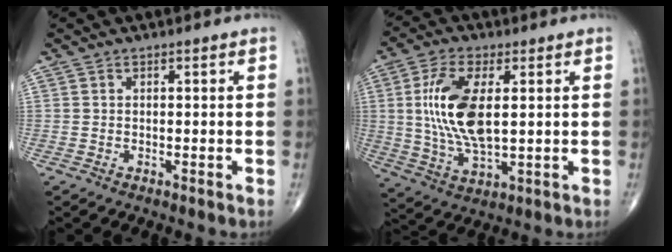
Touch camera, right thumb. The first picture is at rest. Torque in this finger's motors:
{"motor_torque": [1.99, 2.06, 1.74, 0.19, 0.23]}